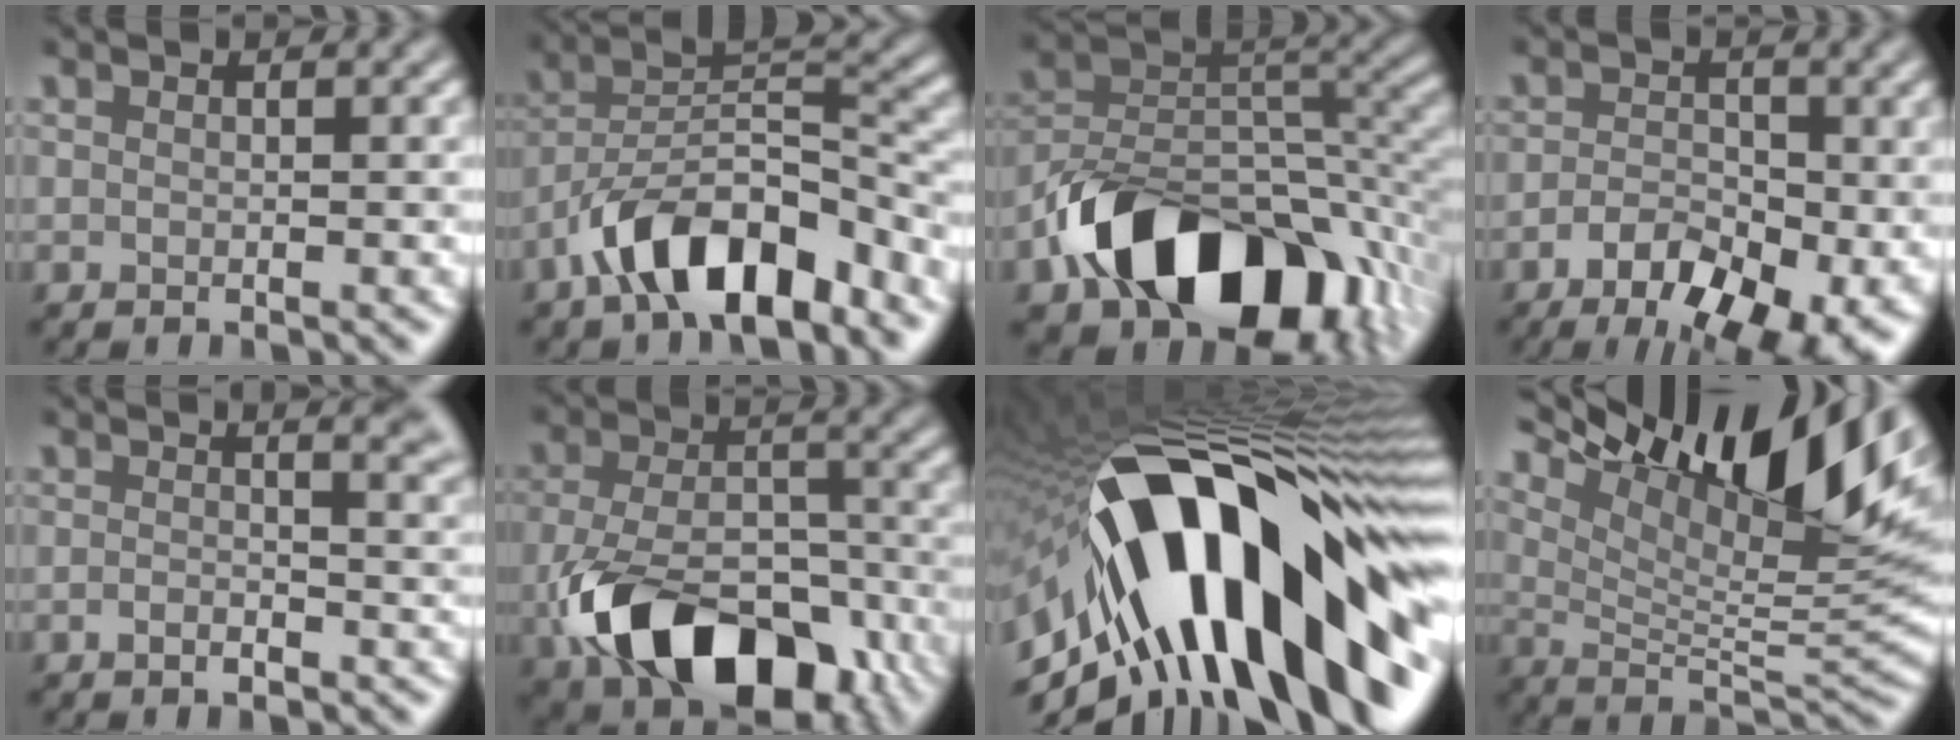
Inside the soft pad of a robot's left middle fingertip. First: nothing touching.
{"total": 9.5, "force": [-6.2, 3.6, 6.4], "torque": [-0.100, 0.011, -0.113]}
{"total": 12.9, "force": [-7.4, 7.8, 7.2], "torque": [-0.112, -0.002, -0.137]}
{"total": 8.5, "force": [-4.4, 3.8, 6.2], "torque": [-0.096, -0.013, -0.074]}
{"total": 4.4, "force": [1.1, 1.7, 3.9], "torque": [-0.031, 0.015, -0.004]}
{"total": 10.9, "force": [-5.2, 6.2, 7.3], "torque": [-0.146, -0.019, -0.079]}
{"total": 19.6, "force": [-4.0, 9.0, 16.9], "torque": [-0.265, 0.018, -0.072]}
{"total": 15.1, "force": [7.6, 4.9, 12.1], "torque": [-0.186, 0.010, 0.138]}